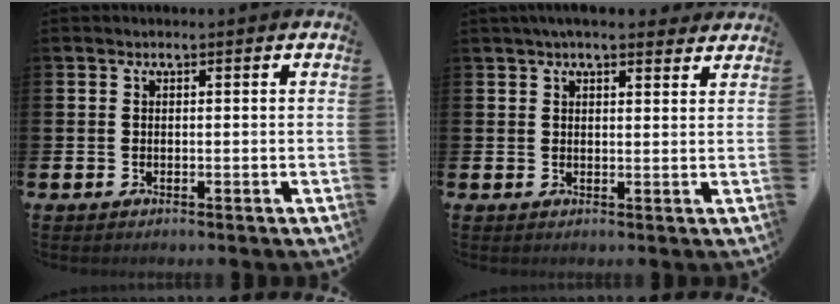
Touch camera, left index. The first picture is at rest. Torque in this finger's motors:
{"motor_torque": [0.92, -1.22, 0.09, 0.21]}